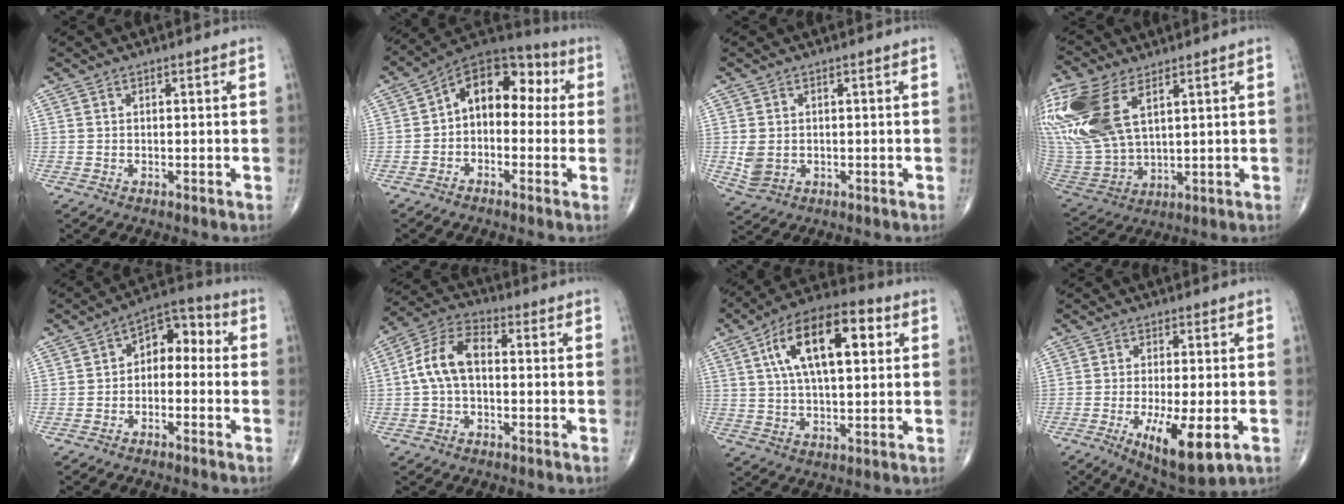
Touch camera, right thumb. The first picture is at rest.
{"total": 12.5, "force": [0.9, 8.2, 9.4], "torque": [-0.095, 0.049, -0.006]}
{"total": 4.1, "force": [-0.2, 3.2, 2.6], "torque": [-0.048, -0.003, 0.007]}
{"total": 22.3, "force": [9.3, 12.2, 16.3], "torque": [-0.398, -0.013, 0.193]}
{"total": 7.7, "force": [-0.5, 5.1, 5.7], "torque": [-0.053, 0.044, -0.025]}
{"total": 9.4, "force": [0.0, 5.5, 7.6], "torque": [-0.151, 0.031, -0.009]}
{"total": 17.7, "force": [5.2, 7.9, 14.9], "torque": [-0.238, 0.013, 0.081]}
{"total": 11.4, "force": [-3.7, 3.5, 10.2], "torque": [-0.168, -0.020, -0.051]}